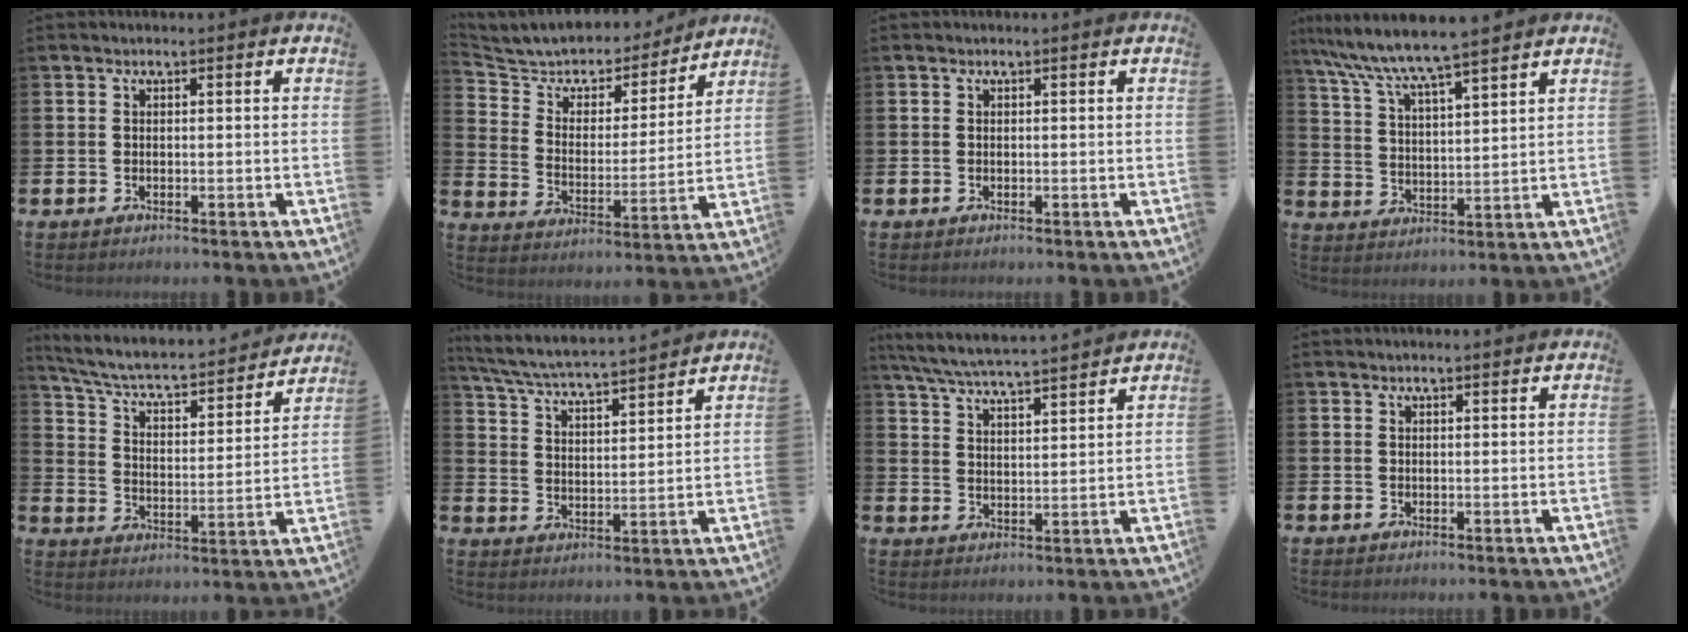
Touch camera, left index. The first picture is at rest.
{"total": 6.3, "force": [5.8, 2.5, 0.7], "torque": [-0.058, -0.042, 0.097]}
{"total": 0.0}
{"total": 7.9, "force": [7.4, 0.3, 2.9], "torque": [-0.087, -0.036, 0.131]}
{"total": 6.5, "force": [5.8, 1.4, 2.6], "torque": [-0.082, -0.046, 0.091]}
{"total": 5.4, "force": [5.2, -0.1, 1.3], "torque": [-0.052, -0.040, 0.086]}
{"total": 6.2, "force": [6.0, 0.1, 1.5], "torque": [-0.054, -0.037, 0.106]}
{"total": 0.7, "force": [0.6, 0.0, 0.2], "torque": [0.005, -0.004, 0.010]}